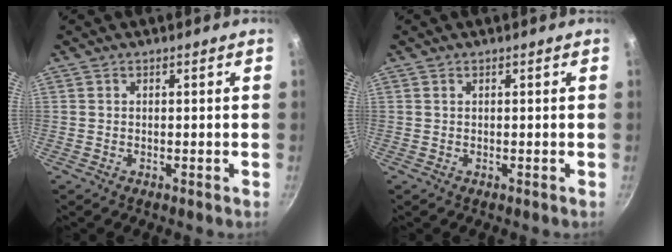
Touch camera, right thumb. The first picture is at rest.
{"total": 0.0}